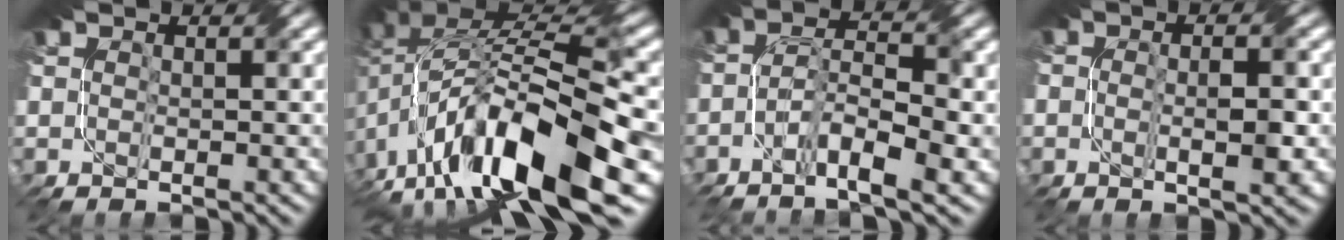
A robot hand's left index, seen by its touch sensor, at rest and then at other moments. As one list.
[{"total": 15.8, "force": [-5.8, 7.5, 12.7], "torque": [-0.233, 0.005, -0.103]}, {"total": 6.0, "force": [-3.4, 1.8, 4.6], "torque": [-0.093, 0.006, -0.069]}, {"total": 2.8, "force": [-0.6, 0.9, 2.6], "torque": [-0.048, -0.005, -0.008]}]